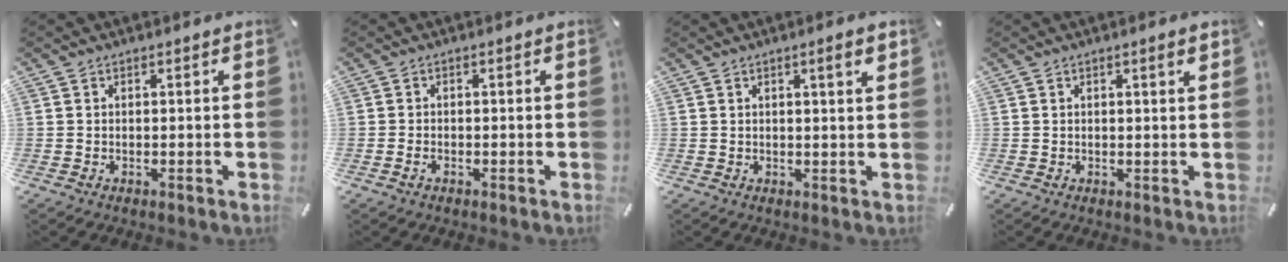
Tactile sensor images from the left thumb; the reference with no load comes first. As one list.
[{"total": 1.6, "force": [-0.8, 0.8, 1.1], "torque": [-0.020, 0.003, -0.016]}, {"total": 3.8, "force": [1.6, 0.4, 3.4], "torque": [-0.052, -0.005, 0.021]}, {"total": 2.2, "force": [0.8, 0.3, 2.0], "torque": [-0.040, 0.003, 0.012]}]